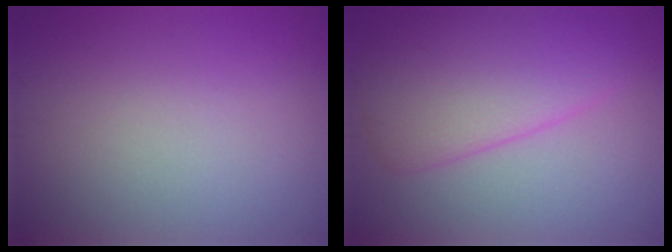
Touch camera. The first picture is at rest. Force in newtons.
{"total": 6.3, "press": 6.3, "slide": 0.3}